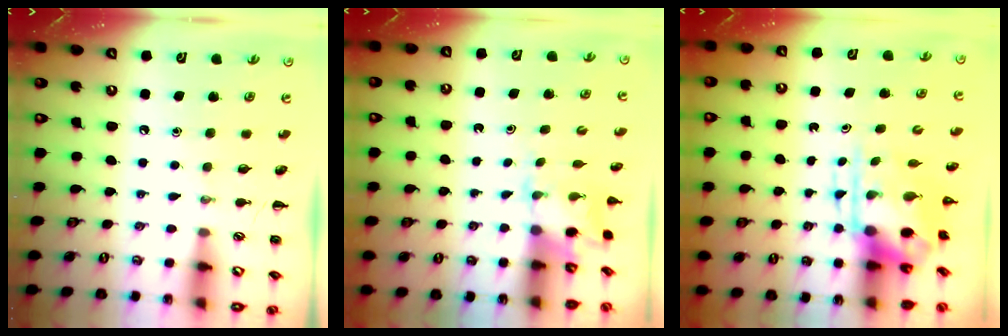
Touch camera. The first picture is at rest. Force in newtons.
{"total": 1.7, "press": 1.6, "slide": 0.5}
{"total": 5.7, "press": 5.5, "slide": 1.3}